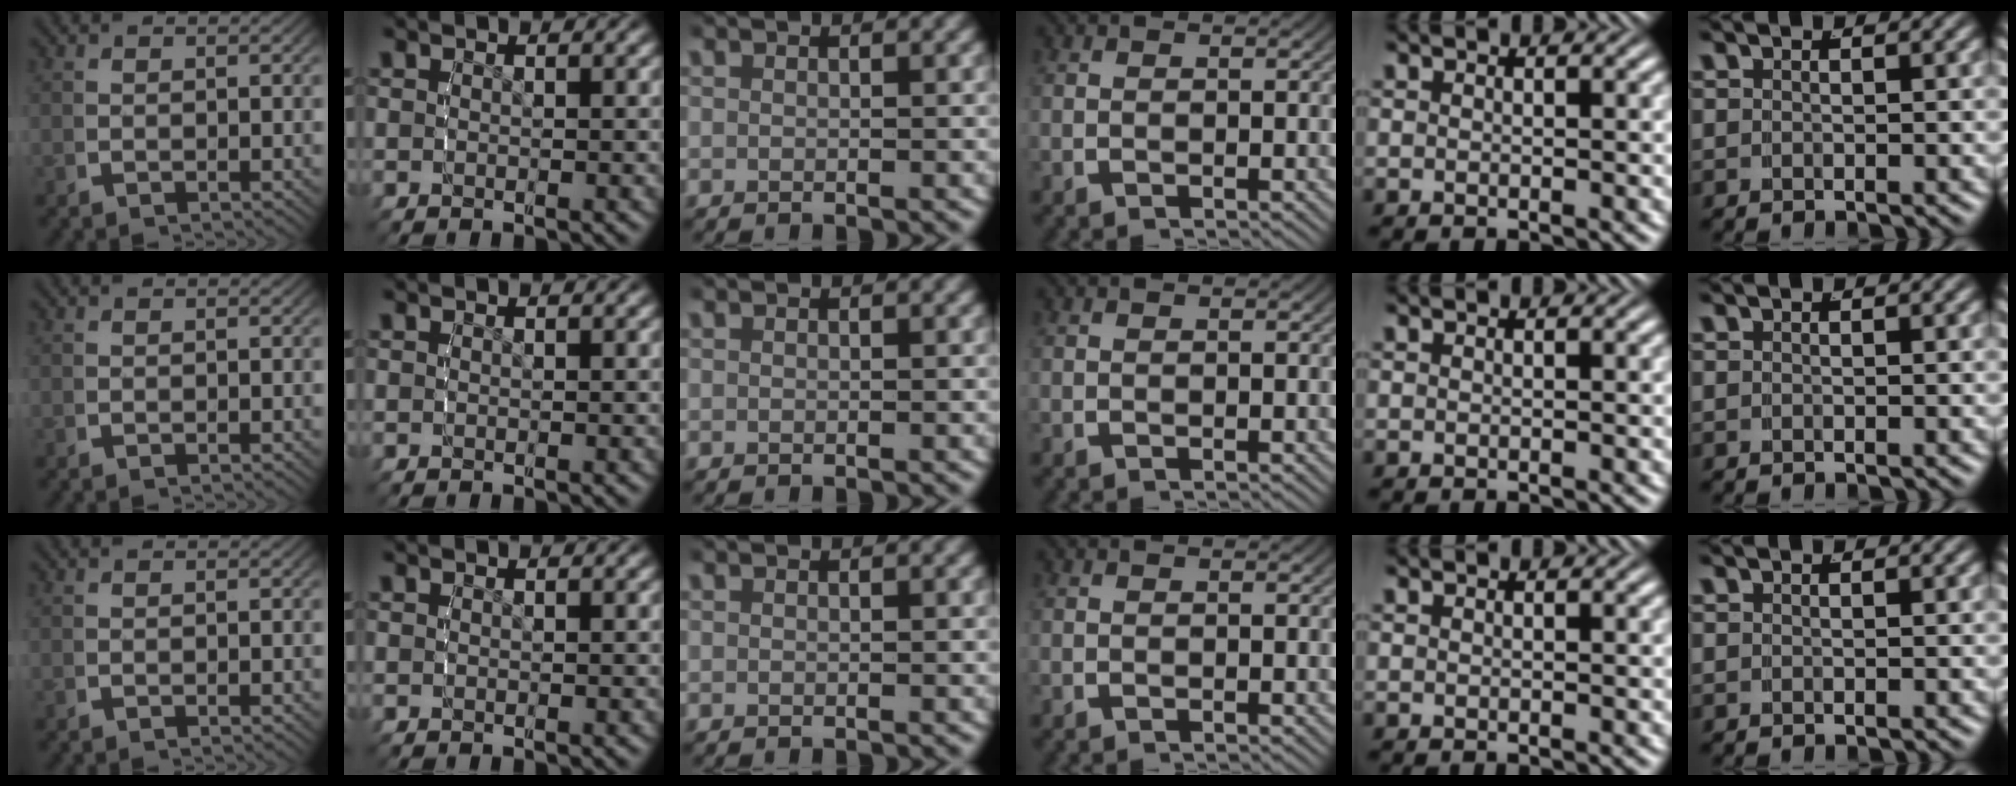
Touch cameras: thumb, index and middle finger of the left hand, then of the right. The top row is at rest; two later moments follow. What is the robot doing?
{"motion": "reach", "object": "router"}